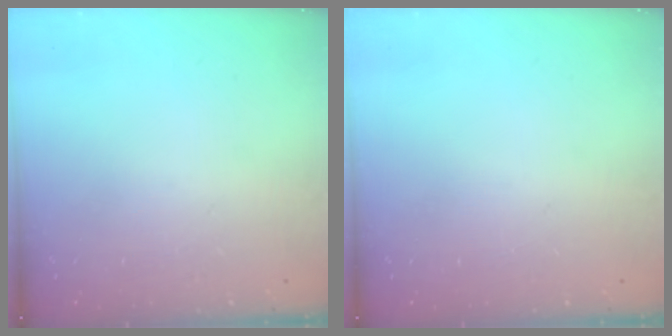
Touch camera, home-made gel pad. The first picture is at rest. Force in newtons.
{"total": 0.0}